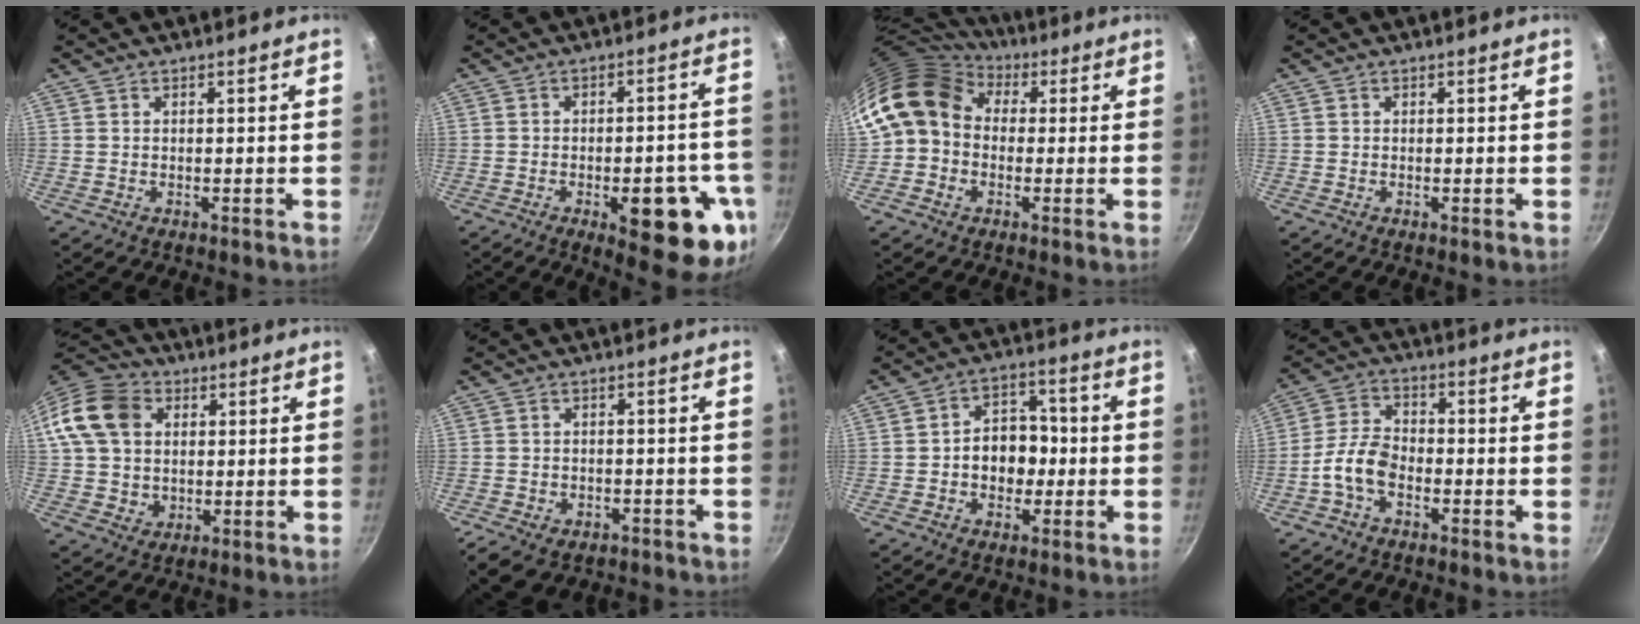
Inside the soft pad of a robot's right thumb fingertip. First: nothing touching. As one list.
[{"total": 16.4, "force": [-5.9, 6.2, 14.0], "torque": [-0.132, 0.013, -0.071]}, {"total": 12.5, "force": [2.3, 10.1, 7.0], "torque": [-0.109, 0.015, 0.020]}, {"total": 0.0}, {"total": 14.5, "force": [3.1, 11.6, 8.1], "torque": [-0.134, 0.010, 0.049]}, {"total": 7.2, "force": [-4.4, 4.4, 3.7], "torque": [-0.065, 0.019, -0.060]}, {"total": 9.0, "force": [-1.1, 6.9, 5.7], "torque": [-0.039, 0.024, -0.026]}, {"total": 7.1, "force": [-3.2, 3.9, 5.0], "torque": [-0.096, 0.034, -0.071]}]